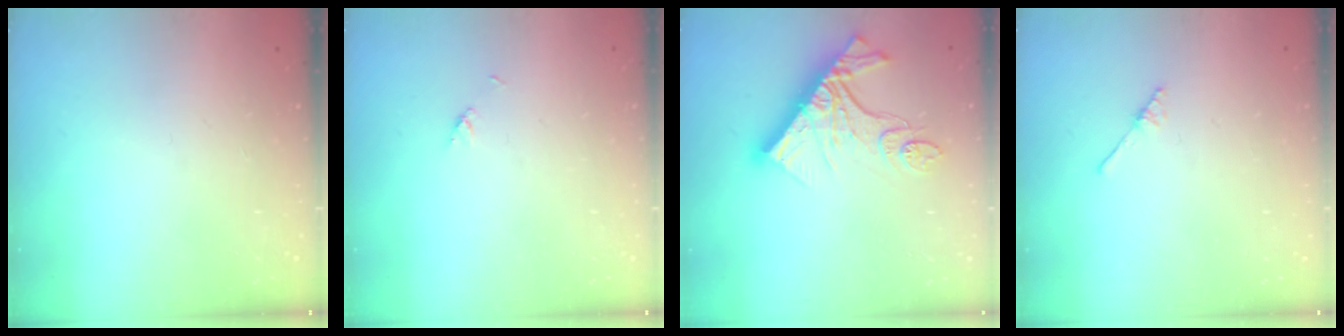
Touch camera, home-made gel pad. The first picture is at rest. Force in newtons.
{"total": 2.1, "press": 2.1, "slide": 0.3}
{"total": 15.3, "press": 15.3, "slide": 1.3}
{"total": 2.0, "press": 2.0, "slide": 0.2}